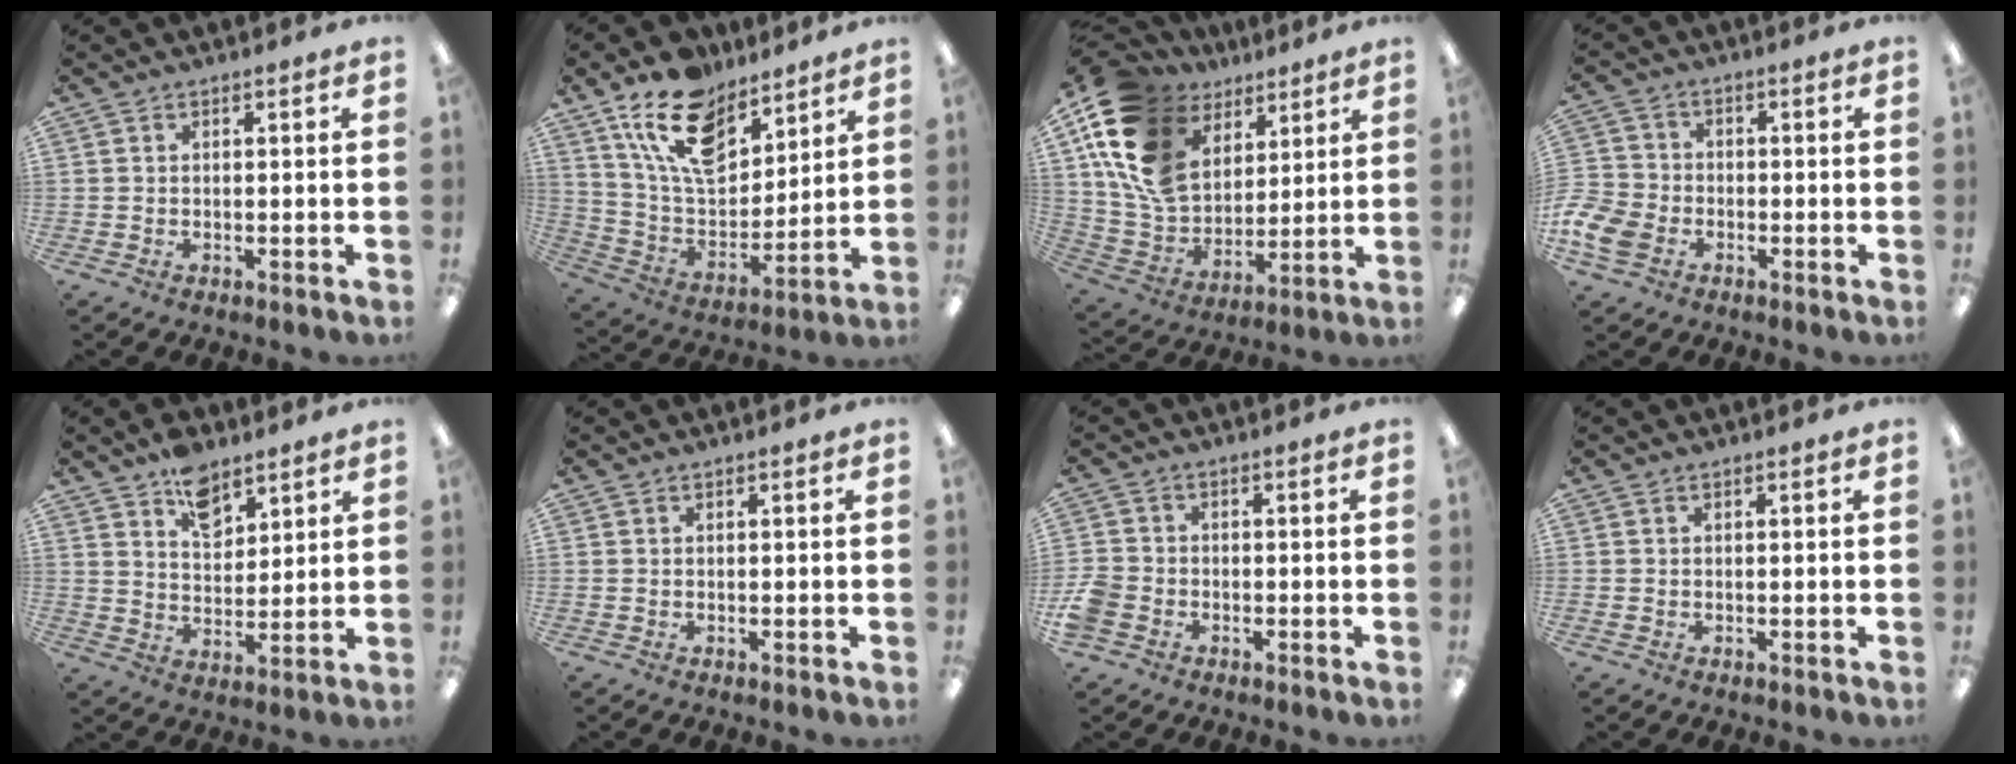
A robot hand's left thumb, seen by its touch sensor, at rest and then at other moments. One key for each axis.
{"total": 17.7, "fx": 11.6, "fy": 9.6, "fz": 9.4, "tx": -0.176, "ty": -0.050, "tz": 0.215}
{"total": 18.3, "fx": 9.5, "fy": 12.1, "fz": 10.0, "tx": -0.220, "ty": -0.038, "tz": 0.181}
{"total": 6.4, "fx": -2.7, "fy": 4.6, "fz": 3.5, "tx": -0.078, "ty": 0.013, "tz": -0.049}
{"total": 8.8, "fx": 6.1, "fy": 5.0, "fz": 3.9, "tx": -0.049, "ty": -0.032, "tz": 0.107}
{"total": 0.0}
{"total": 4.5, "fx": -2.3, "fy": 3.4, "fz": 1.8, "tx": -0.038, "ty": 0.010, "tz": -0.042}
{"total": 0.0}